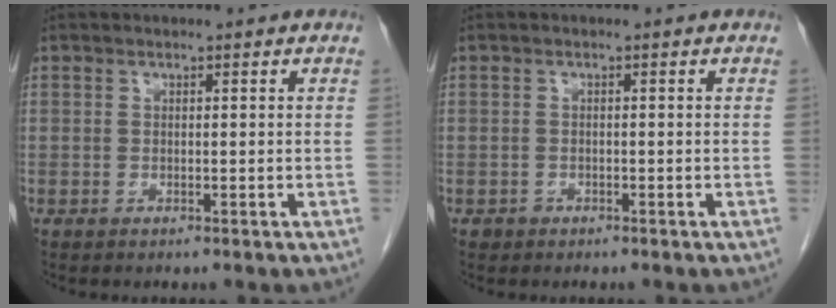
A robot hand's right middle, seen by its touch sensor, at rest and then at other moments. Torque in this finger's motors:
{"motor_torque": [-0.23, -0.19, -0.04, -0.01]}